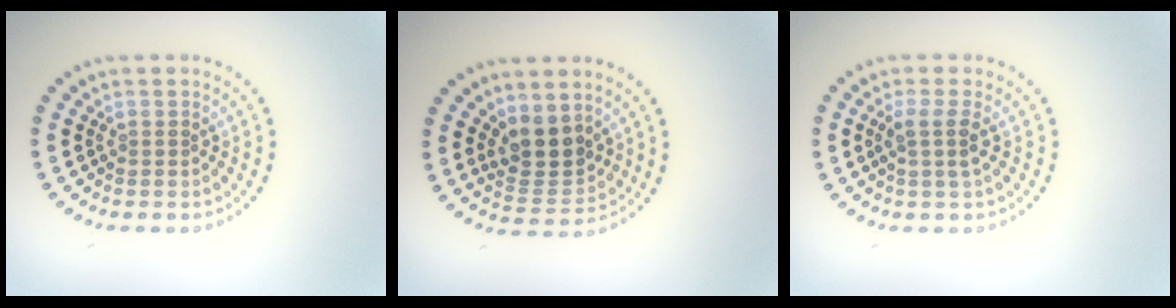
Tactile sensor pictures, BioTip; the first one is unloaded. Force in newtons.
{"total": 3.8, "press": 3.3, "slide": 1.9}
{"total": 1.8, "press": 1.4, "slide": 1.1}